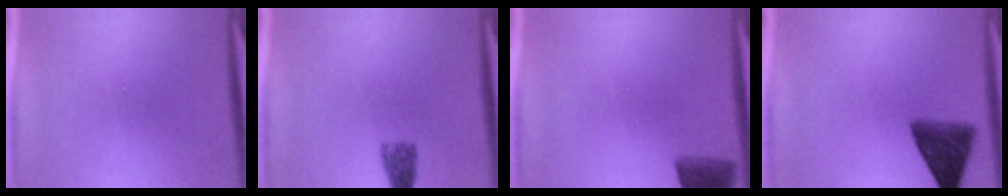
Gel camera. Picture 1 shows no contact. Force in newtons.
{"total": 2.7}
{"total": 5.6}
{"total": 7.0}